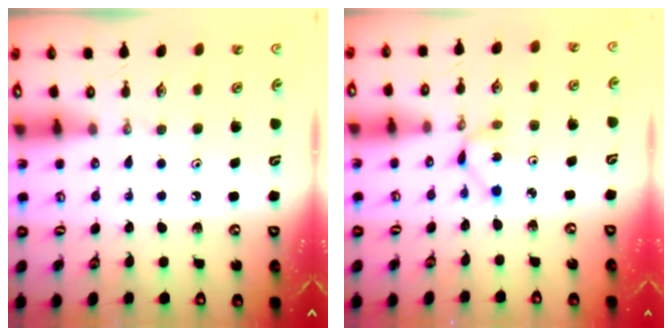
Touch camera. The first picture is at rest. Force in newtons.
{"total": 2.1, "press": 2.1, "slide": 0.3}